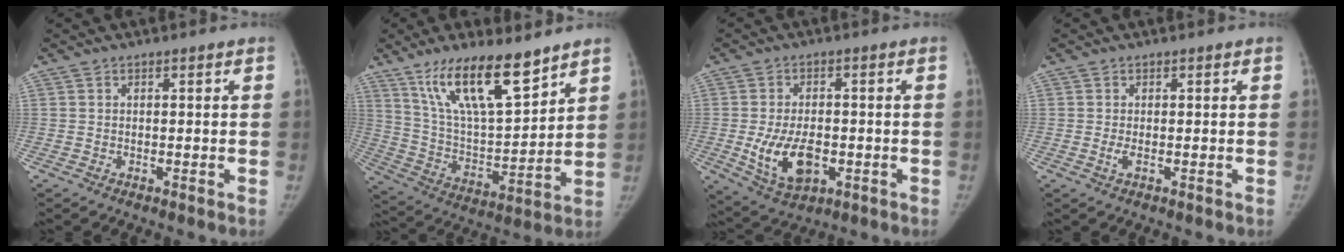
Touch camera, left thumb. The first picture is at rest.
{"total": 18.0, "force": [12.2, 5.4, 12.1], "torque": [-0.185, -0.064, 0.231]}
{"total": 10.2, "force": [-2.2, 5.9, 8.0], "torque": [-0.136, 0.001, -0.025]}
{"total": 1.2, "force": [-0.1, 0.4, 1.1], "torque": [-0.029, -0.005, -0.002]}